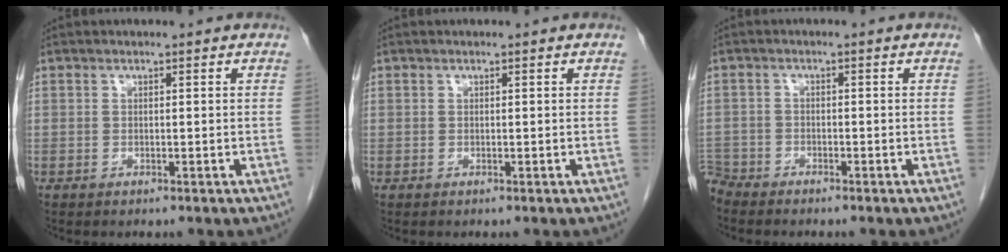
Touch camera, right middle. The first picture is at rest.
{"total": 0.0}
{"total": 3.3, "force": [-3.3, 0.7, -0.2], "torque": [0.005, -0.008, -0.064]}